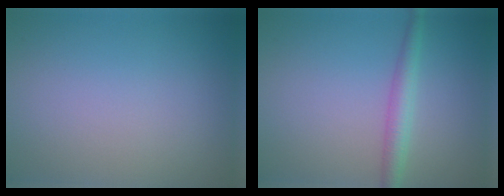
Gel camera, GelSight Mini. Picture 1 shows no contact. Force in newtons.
{"total": 2.4, "press": 2.4, "slide": 0.0}